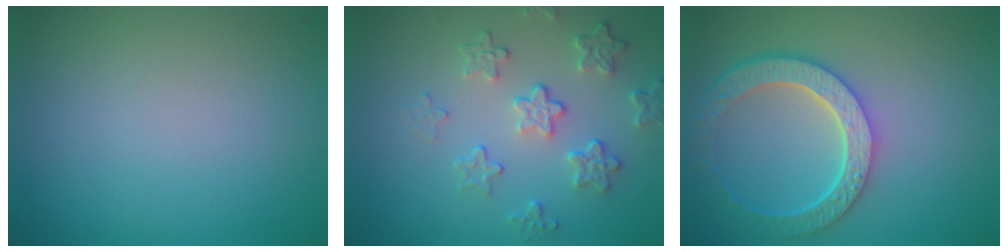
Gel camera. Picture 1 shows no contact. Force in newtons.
{"total": 3.4, "press": 2.9, "slide": 1.8}
{"total": 6.0, "press": 4.6, "slide": 3.9}